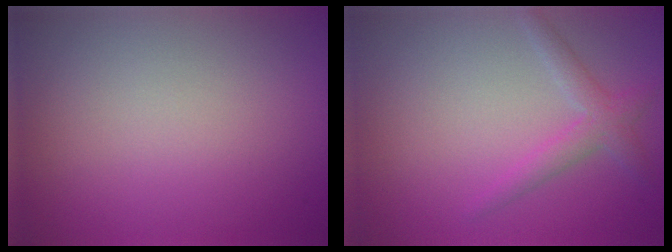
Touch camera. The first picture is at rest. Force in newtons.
{"total": 3.3, "press": 3.3, "slide": 0.2}